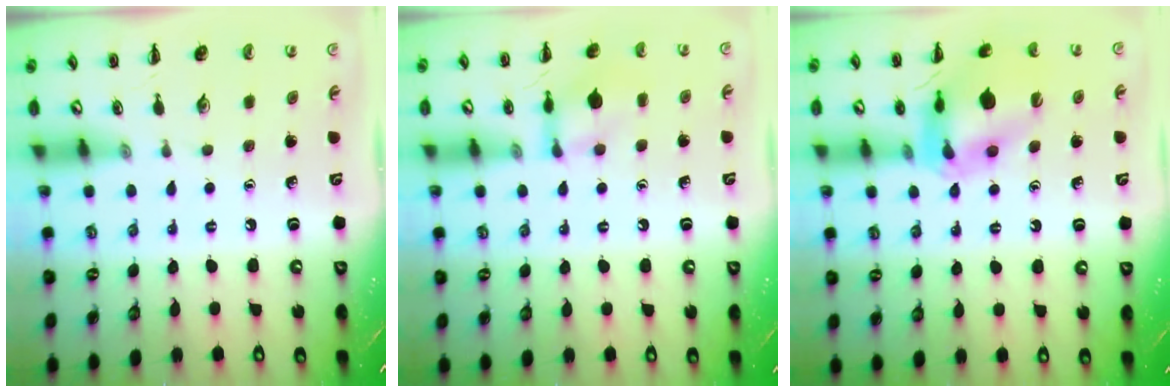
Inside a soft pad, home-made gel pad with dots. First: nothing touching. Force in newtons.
{"total": 9.1, "press": 9.1, "slide": 0.5}
{"total": 14.2, "press": 14.1, "slide": 2.0}